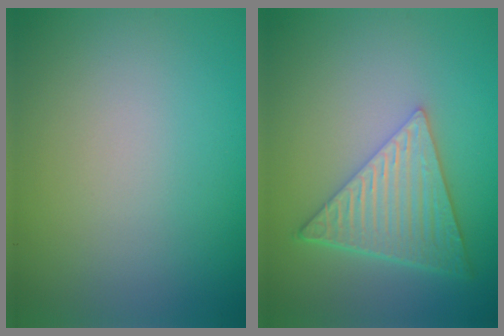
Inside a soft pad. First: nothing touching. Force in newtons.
{"total": 6.9, "press": 4.9, "slide": 4.8}